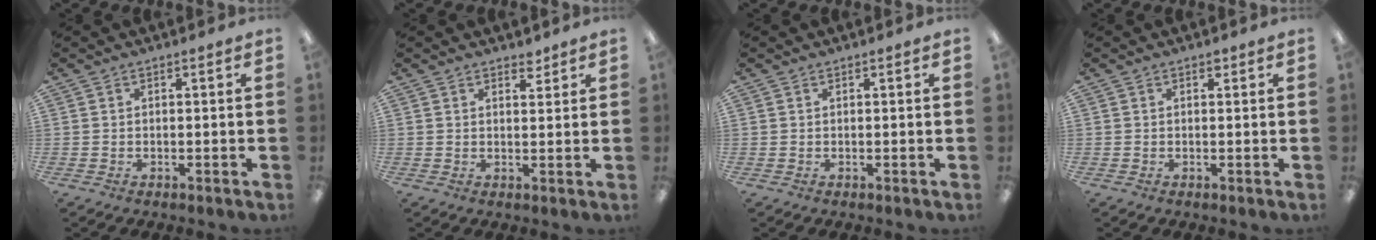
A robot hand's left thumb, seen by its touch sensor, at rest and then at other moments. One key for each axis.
{"total": 2.6, "fx": 2.3, "fy": 1.0, "fz": 0.7, "tx": 0.007, "ty": -0.017, "tz": 0.037}
{"total": 0.0}
{"total": 0.6, "fx": 0.4, "fy": 0.4, "fz": 0.2, "tx": -0.004, "ty": 0.002, "tz": 0.007}